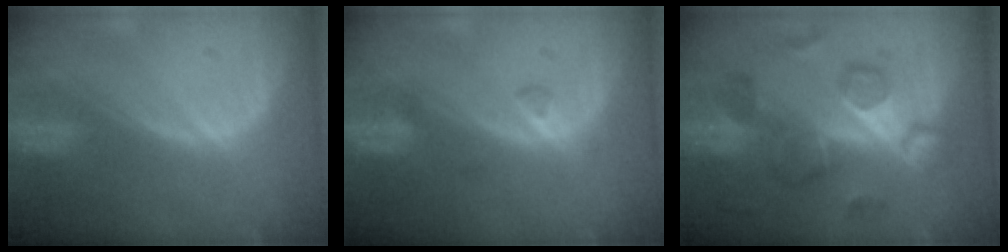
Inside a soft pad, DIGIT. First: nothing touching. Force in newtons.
{"total": 1.5, "press": 1.5, "slide": 0.1}
{"total": 9.6, "press": 8.8, "slide": 3.7}